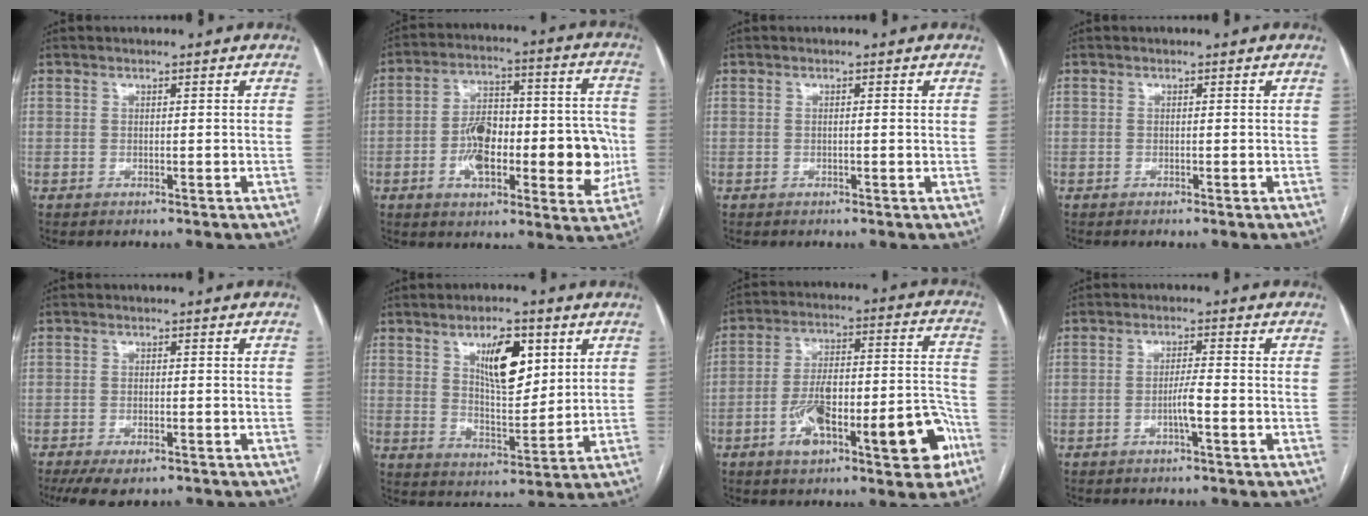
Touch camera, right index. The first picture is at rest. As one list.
[{"total": 18.0, "force": [-3.7, 6.9, 16.2], "torque": [-0.233, 0.031, -0.049]}, {"total": 0.7, "force": [0.1, 0.0, 0.7], "torque": [-0.013, 0.001, 0.001]}, {"total": 0.0}, {"total": 7.4, "force": [-5.6, 2.7, 4.0], "torque": [-0.061, -0.008, -0.085]}, {"total": 9.5, "force": [4.1, 3.5, 7.8], "torque": [-0.133, 0.003, 0.076]}, {"total": 17.8, "force": [-7.6, 4.9, 15.4], "torque": [-0.200, 0.041, -0.103]}, {"total": 3.0, "force": [-1.2, -0.1, 2.8], "torque": [-0.051, -0.001, -0.023]}]